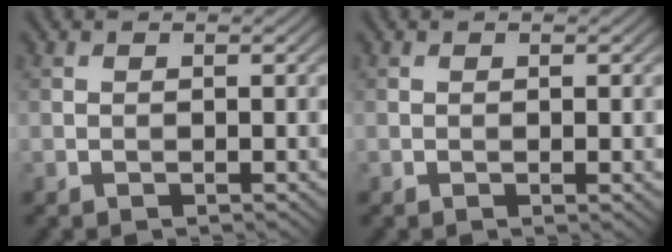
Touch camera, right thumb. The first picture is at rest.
{"total": 0.9, "force": [-0.1, 0.1, 0.9], "torque": [-0.015, -0.002, -0.002]}